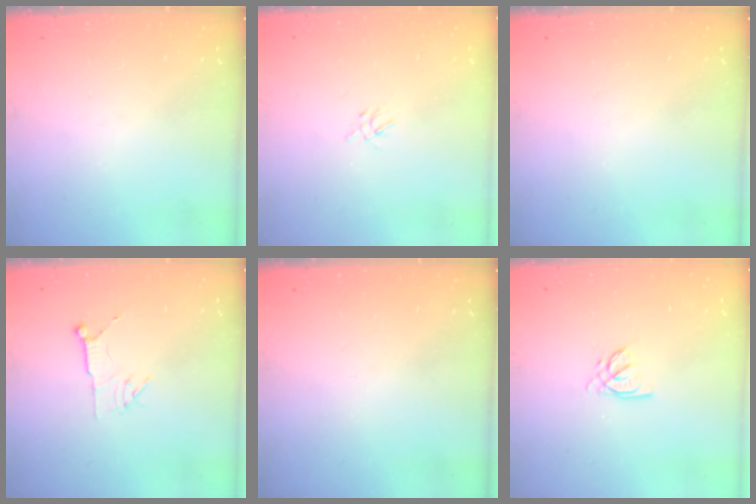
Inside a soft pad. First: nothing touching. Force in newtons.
{"total": 2.0, "press": 2.0, "slide": 0.4}
{"total": 0.0}
{"total": 5.5, "press": 5.4, "slide": 0.8}
{"total": 0.0}
{"total": 2.6, "press": 2.6, "slide": 0.2}